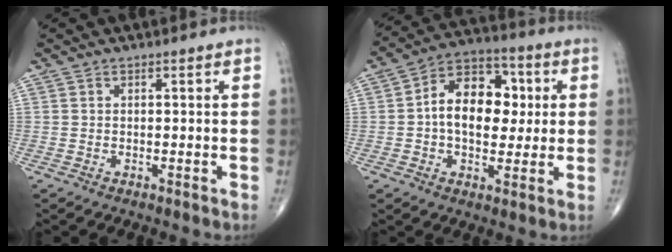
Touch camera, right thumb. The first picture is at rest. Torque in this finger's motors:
{"motor_torque": [-0.09, 0.59, 0.27, 0.10, 0.25]}